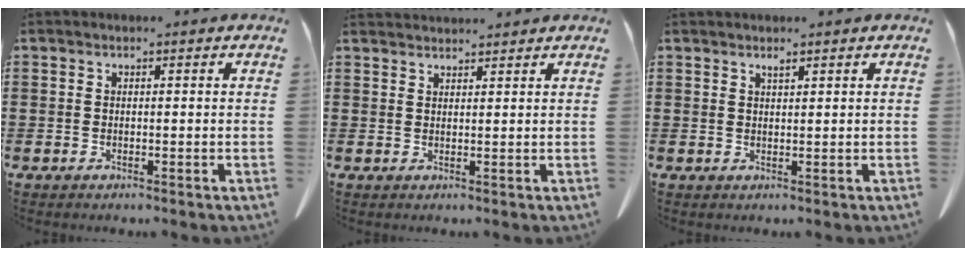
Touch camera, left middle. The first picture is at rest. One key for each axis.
{"total": 1.7, "fx": 1.7, "fy": 0.1, "fz": 0.0, "tx": -0.004, "ty": 0.002, "tz": 0.033}
{"total": 1.0, "fx": 0.8, "fy": 0.1, "fz": 0.6, "tx": -0.013, "ty": -0.001, "tz": 0.015}